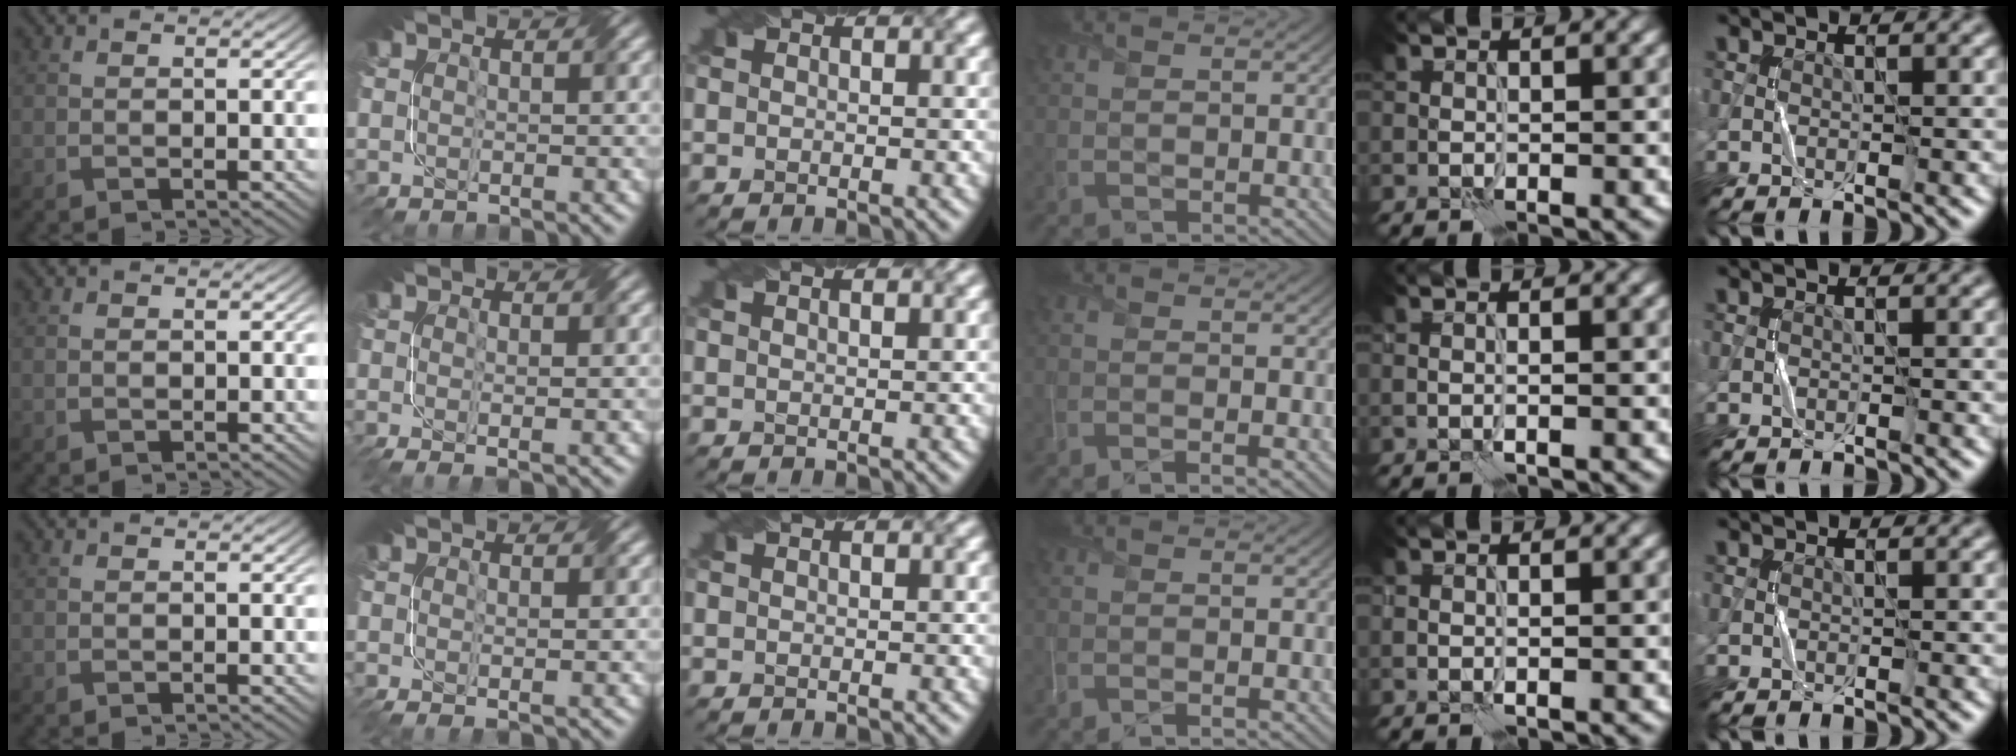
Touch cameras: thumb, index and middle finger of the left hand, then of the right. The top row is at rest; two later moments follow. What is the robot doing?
{"motion": "fold", "object": "netting"}